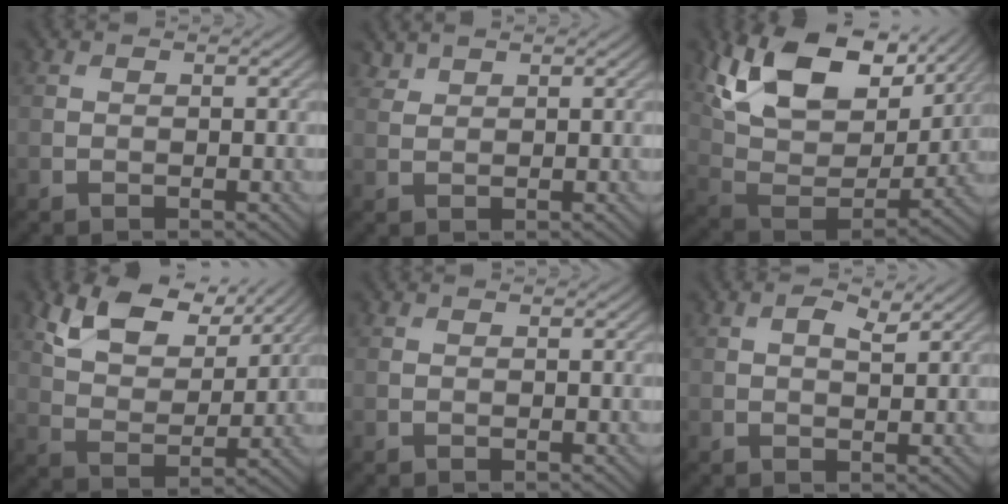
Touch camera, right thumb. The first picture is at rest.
{"total": 1.5, "force": [1.4, 0.3, 0.3], "torque": [-0.013, 0.002, 0.036]}
{"total": 16.7, "force": [9.1, 9.2, 10.6], "torque": [-0.228, 0.011, 0.157]}
{"total": 10.3, "force": [6.1, 5.4, 6.3], "torque": [-0.142, 0.001, 0.109]}
{"total": 0.0}
{"total": 2.3, "force": [1.1, 0.9, 1.7], "torque": [-0.032, 0.000, 0.019]}